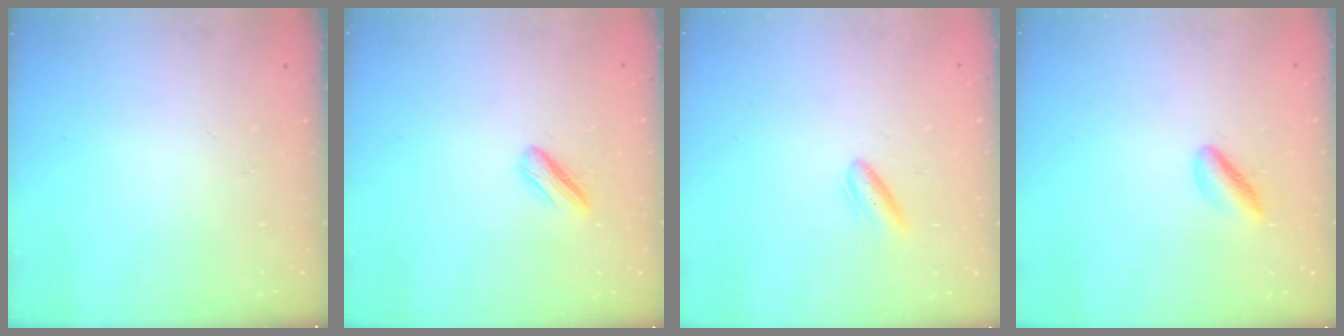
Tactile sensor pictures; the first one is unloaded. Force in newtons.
{"total": 3.7, "press": 3.7, "slide": 0.3}
{"total": 4.2, "press": 3.9, "slide": 1.6}
{"total": 3.5, "press": 3.5, "slide": 0.1}